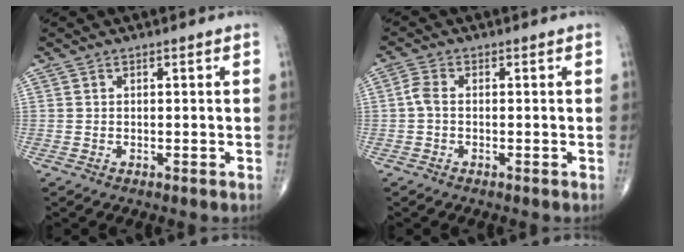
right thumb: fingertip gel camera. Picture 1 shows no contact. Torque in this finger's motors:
{"motor_torque": [-0.24, 0.26, 0.35, -0.02, 0.01]}